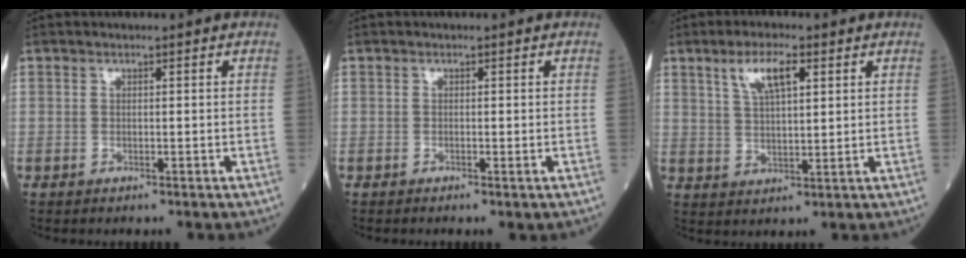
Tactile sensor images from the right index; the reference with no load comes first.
{"total": 0.8, "force": [-0.5, 0.0, 0.6], "torque": [-0.015, -0.003, -0.006]}
{"total": 6.1, "force": [3.1, 1.6, 5.1], "torque": [-0.103, 0.007, 0.059]}